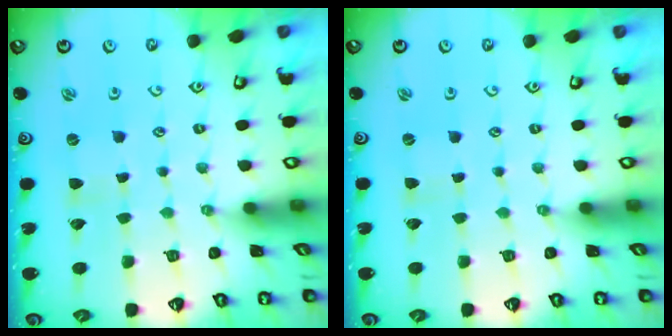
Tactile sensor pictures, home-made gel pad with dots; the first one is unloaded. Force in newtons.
{"total": 0.0}